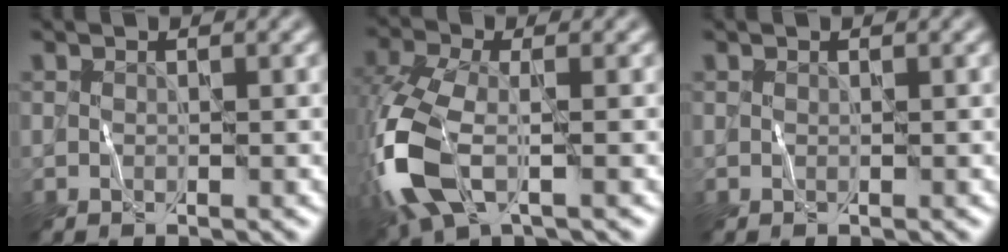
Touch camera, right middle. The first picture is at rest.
{"total": 9.2, "force": [-2.7, 4.6, 7.5], "torque": [-0.194, -0.010, -0.062]}
{"total": 0.0}